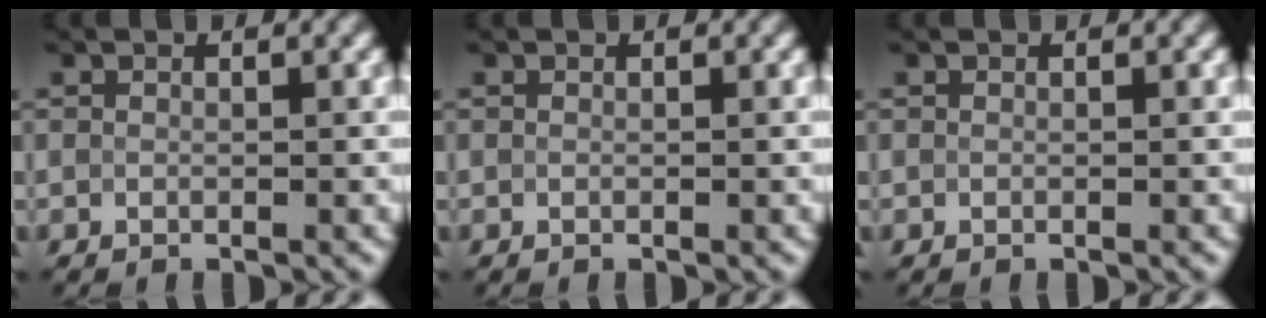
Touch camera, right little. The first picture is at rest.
{"total": 0.0}
{"total": 0.0}